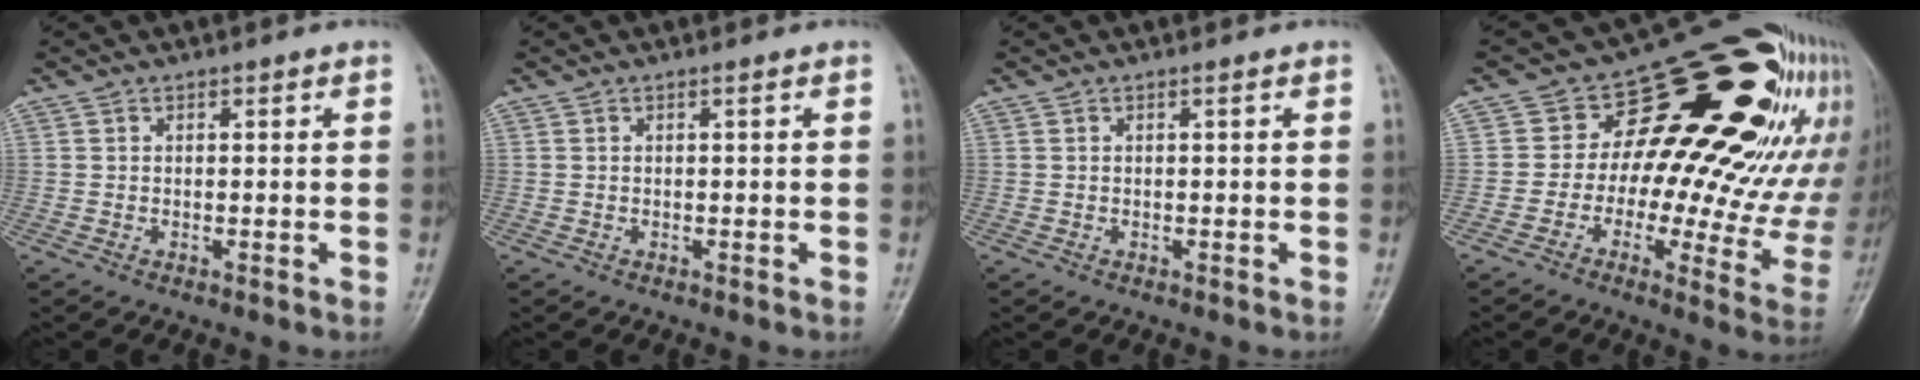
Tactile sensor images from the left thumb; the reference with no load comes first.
{"total": 0.0}
{"total": 0.0}
{"total": 26.3, "force": [10.5, 13.4, 20.0], "torque": [-0.234, 0.004, 0.141]}